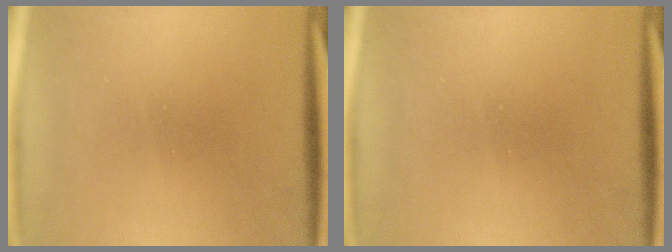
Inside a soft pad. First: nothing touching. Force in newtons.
{"total": 0.0}